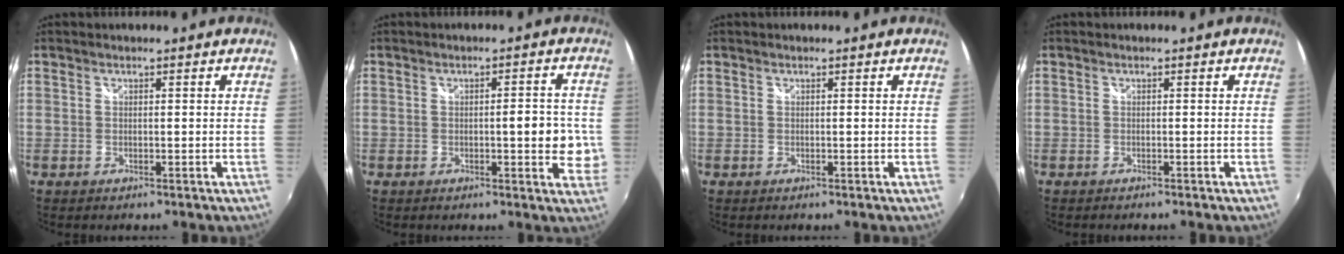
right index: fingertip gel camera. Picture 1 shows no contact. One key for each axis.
{"total": 6.9, "fx": -0.3, "fy": 2.3, "fz": 6.5, "tx": -0.081, "ty": -0.002, "tz": -0.003}
{"total": 0.0}
{"total": 0.5, "fx": -0.5, "fy": 0.1, "fz": 0.1, "tx": -0.001, "ty": -0.004, "tz": -0.011}